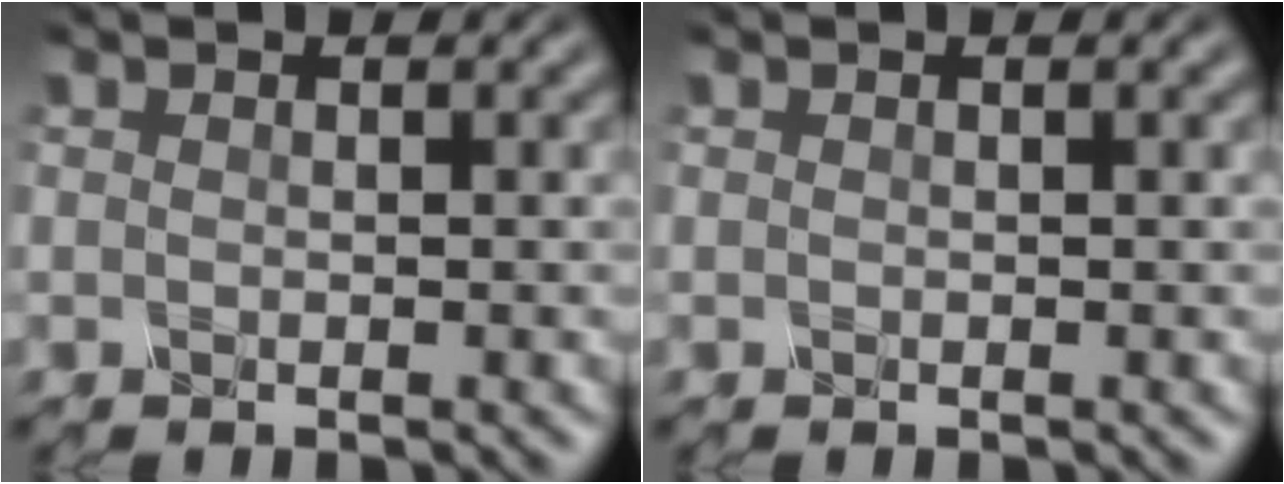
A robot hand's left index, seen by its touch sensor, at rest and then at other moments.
{"total": 0.7, "force": [0.2, 0.3, 0.5], "torque": [-0.002, 0.005, -0.004]}